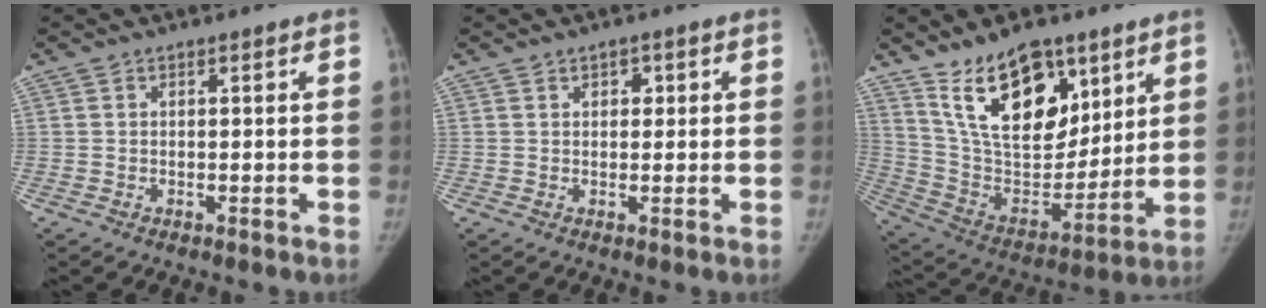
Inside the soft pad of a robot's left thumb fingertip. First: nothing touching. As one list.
[{"total": 2.2, "force": [0.9, 1.6, 1.3], "torque": [-0.005, -0.002, 0.012]}, {"total": 20.8, "force": [12.3, 10.9, 12.8], "torque": [-0.162, -0.071, 0.232]}]